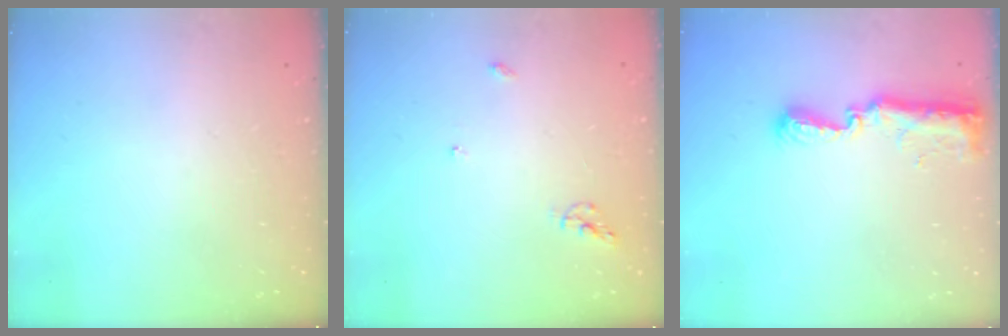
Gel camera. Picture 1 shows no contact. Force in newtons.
{"total": 5.6, "press": 5.6, "slide": 0.7}
{"total": 8.9, "press": 8.9, "slide": 0.8}